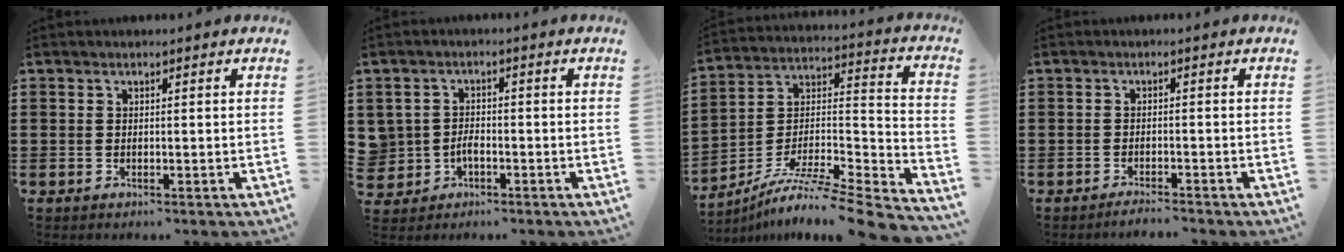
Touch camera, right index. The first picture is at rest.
{"total": 2.5, "force": [-0.9, 2.1, 1.0], "torque": [-0.035, -0.001, -0.022]}
{"total": 8.0, "force": [-6.3, 0.8, 4.9], "torque": [-0.085, -0.005, -0.126]}
{"total": 1.6, "force": [-1.5, 0.0, 0.4], "torque": [-0.009, 0.001, -0.029]}